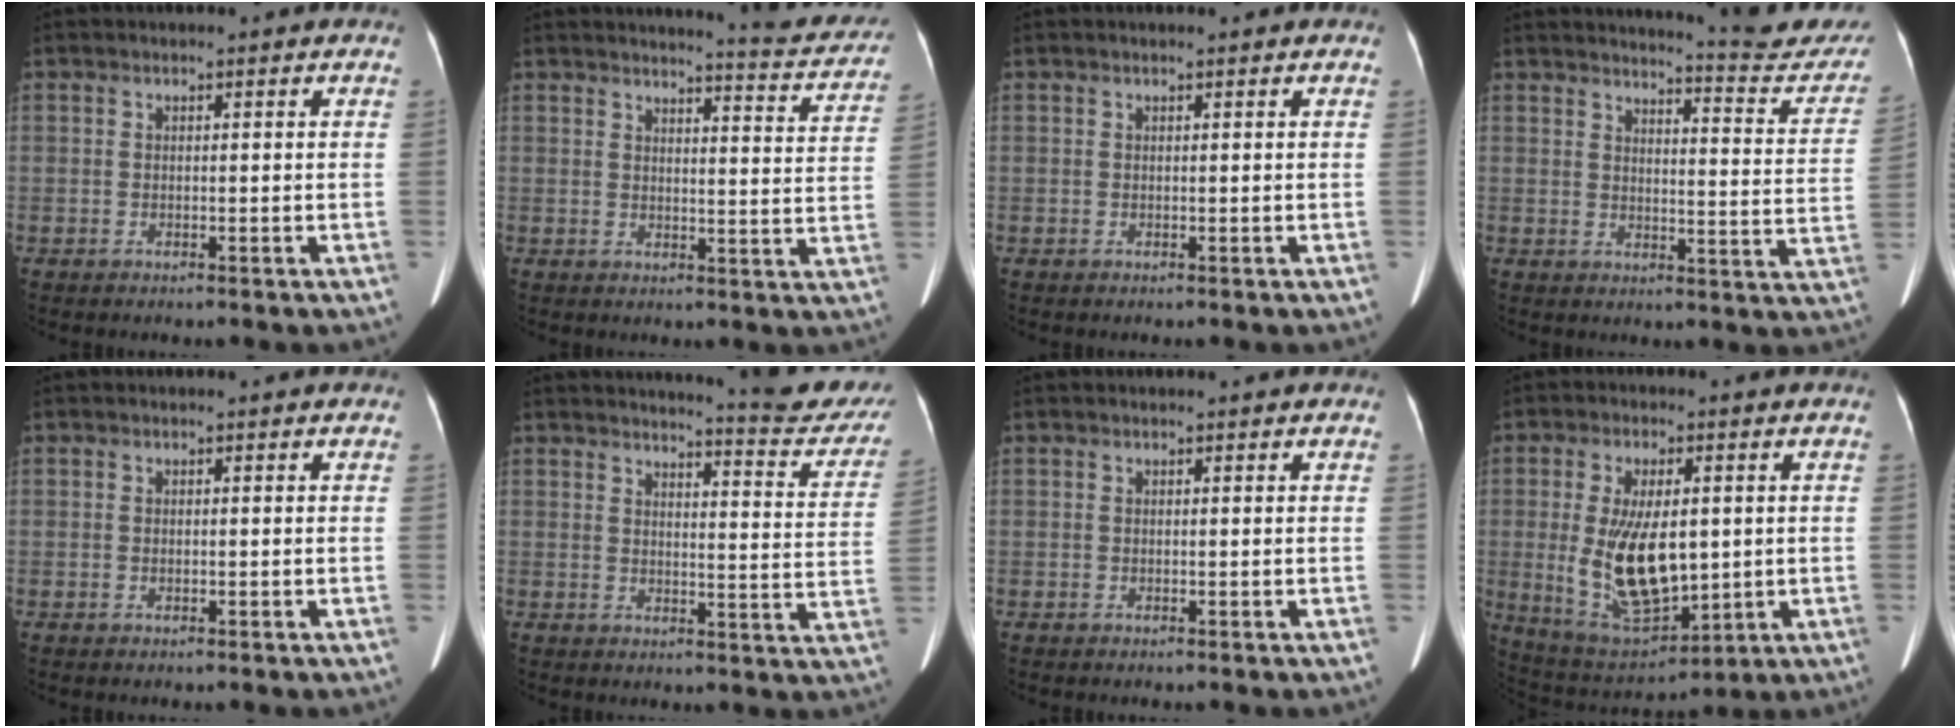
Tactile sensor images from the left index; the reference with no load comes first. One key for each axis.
{"total": 10.8, "fx": 10.5, "fy": 0.5, "fz": 2.5, "tx": -0.021, "ty": -0.044, "tz": 0.107}
{"total": 0.5, "fx": 0.5, "fy": 0.0, "fz": 0.2, "tx": -0.004, "ty": 0.007, "tz": 0.009}
{"total": 16.0, "fx": 15.5, "fy": 0.9, "fz": 3.8, "tx": -0.038, "ty": -0.085, "tz": 0.164}
{"total": 0.0}
{"total": 14.2, "fx": 13.7, "fy": 0.5, "fz": 3.9, "tx": -0.036, "ty": -0.082, "tz": 0.140}
{"total": 0.0}
{"total": 13.4, "fx": 0.0, "fy": 5.8, "fz": 12.1, "tx": -0.233, "ty": -0.008, "tz": 0.017}